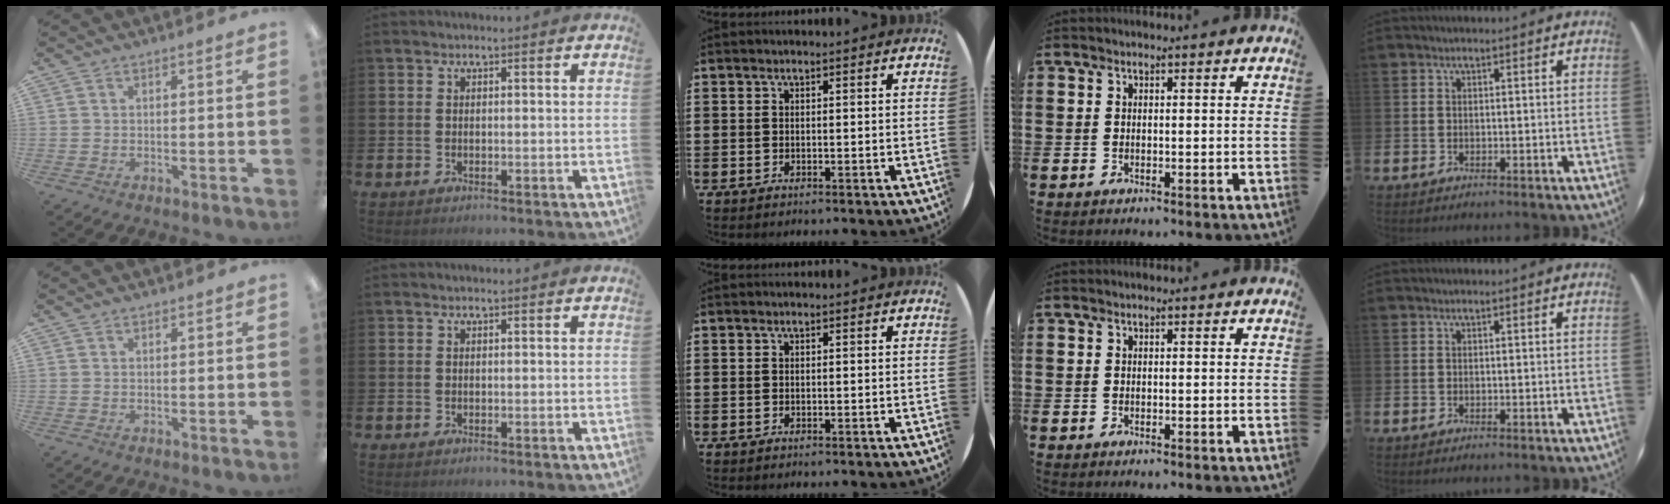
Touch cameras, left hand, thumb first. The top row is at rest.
{"thumb": {"total": 0.5, "force": [0.5, 0.2, 0.0], "torque": [0.000, 0.001, 0.009]}}